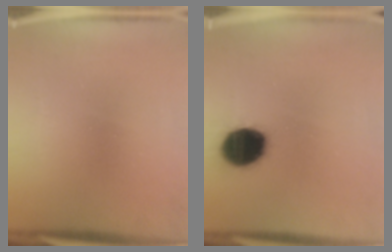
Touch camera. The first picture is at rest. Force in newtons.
{"total": 15.2}